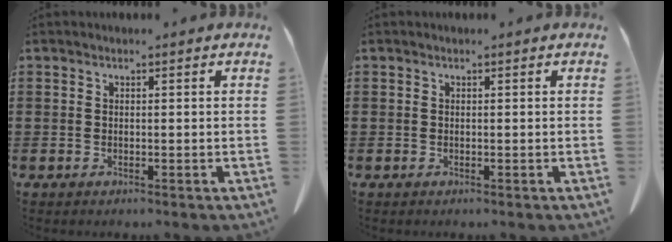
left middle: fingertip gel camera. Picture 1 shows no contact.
{"total": 0.0}